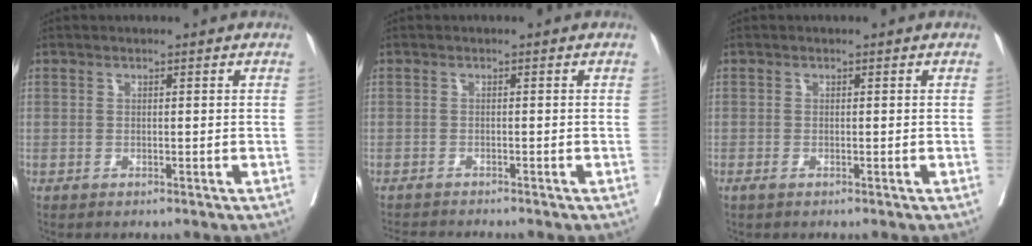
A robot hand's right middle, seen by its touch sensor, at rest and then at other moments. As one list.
[{"total": 3.1, "force": [-3.0, -0.7, 0.3], "torque": [-0.001, -0.015, -0.050]}, {"total": 0.6, "force": [-0.5, 0.1, 0.4], "torque": [-0.010, -0.002, -0.008]}]